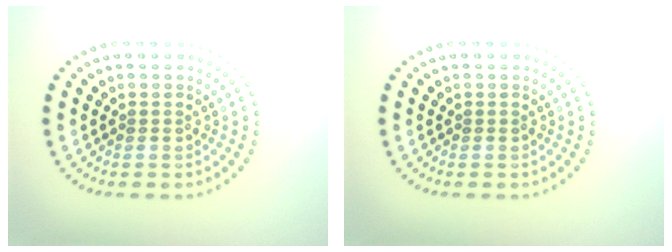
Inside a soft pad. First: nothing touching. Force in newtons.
{"total": 0.0}